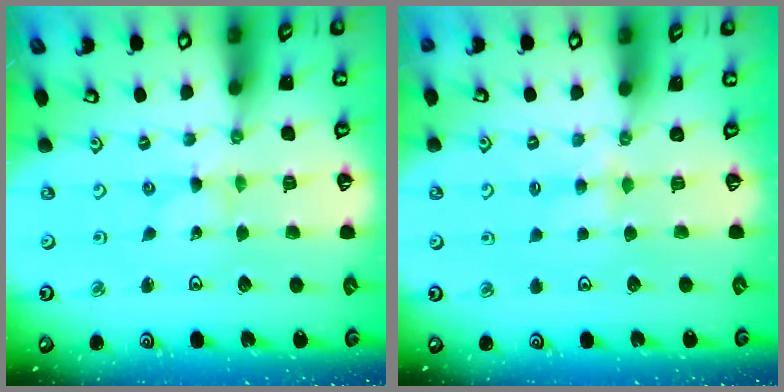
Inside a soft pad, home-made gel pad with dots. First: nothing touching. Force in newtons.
{"total": 3.9, "press": 3.8, "slide": 0.4}